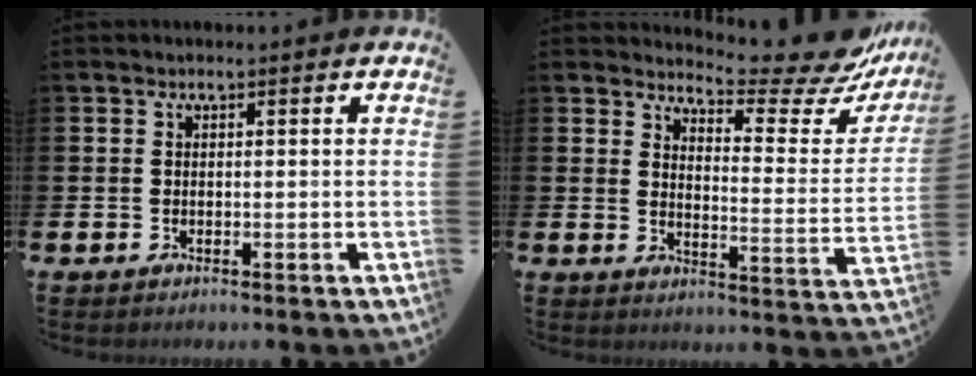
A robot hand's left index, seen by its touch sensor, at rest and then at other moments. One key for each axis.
{"total": 8.4, "fx": 7.9, "fy": 1.4, "fz": 2.5, "tx": -0.045, "ty": -0.073, "tz": 0.133}